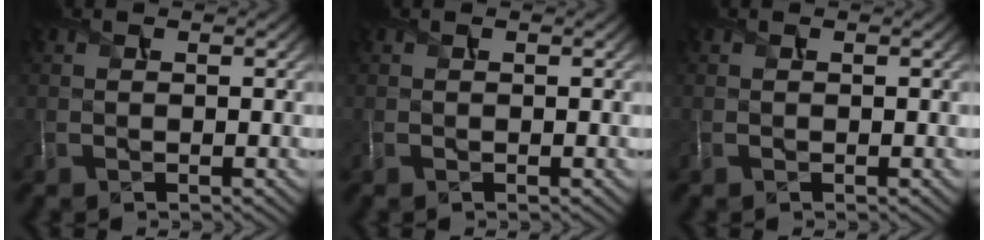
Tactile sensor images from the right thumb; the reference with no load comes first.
{"total": 0.0}
{"total": 0.0}